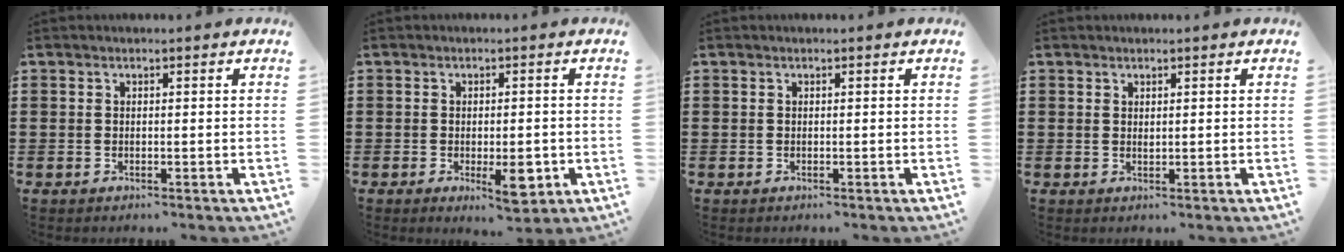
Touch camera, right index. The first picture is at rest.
{"total": 4.9, "force": [-1.4, 1.8, 4.3], "torque": [-0.060, 0.000, -0.022]}
{"total": 0.0}
{"total": 0.5, "force": [0.4, 0.2, 0.3], "torque": [-0.007, 0.000, 0.007]}